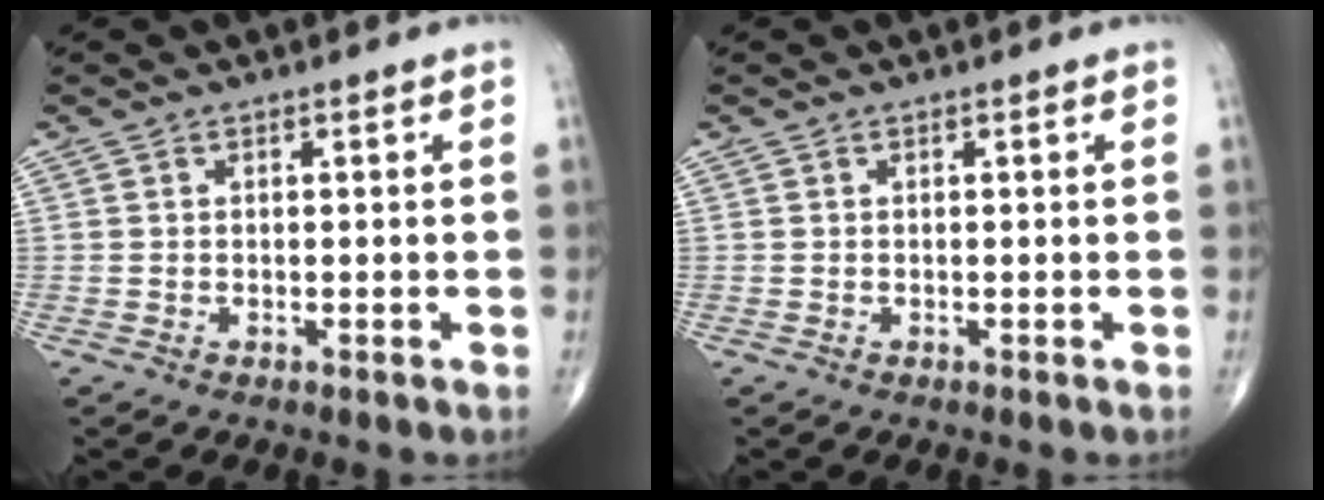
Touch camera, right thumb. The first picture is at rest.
{"total": 0.0}